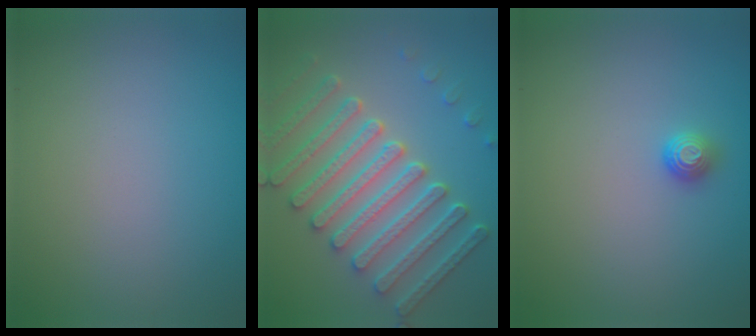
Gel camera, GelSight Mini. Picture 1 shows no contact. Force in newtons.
{"total": 7.7, "press": 6.5, "slide": 4.0}
{"total": 1.2, "press": 1.1, "slide": 0.4}